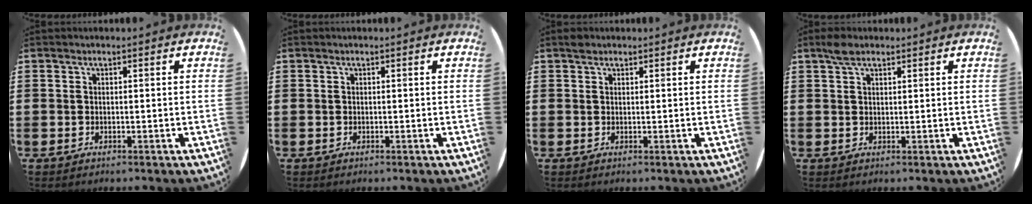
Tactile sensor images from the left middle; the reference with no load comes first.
{"total": 0.0}
{"total": 0.9, "force": [0.8, 0.4, 0.1], "torque": [0.005, -0.001, 0.013]}
{"total": 2.3, "force": [1.7, 1.0, 1.3], "torque": [-0.021, 0.003, 0.028]}